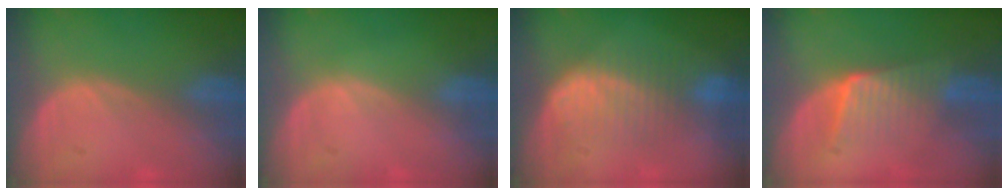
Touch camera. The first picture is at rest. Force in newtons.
{"total": 0.0}
{"total": 6.9, "press": 6.8, "slide": 1.1}
{"total": 6.6, "press": 5.8, "slide": 3.1}